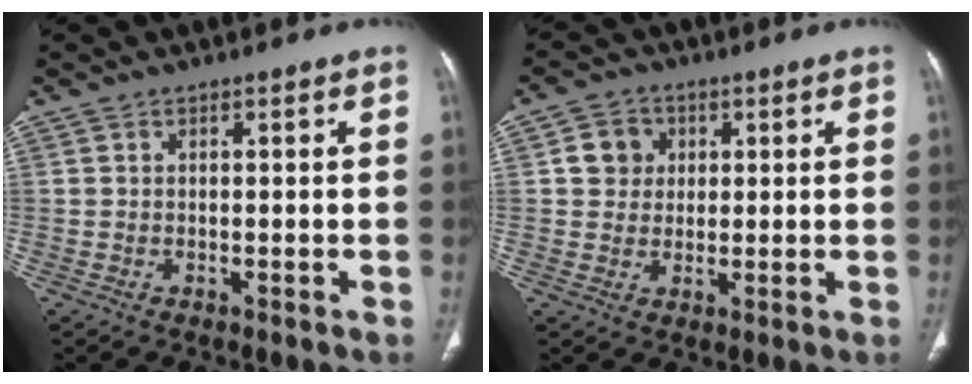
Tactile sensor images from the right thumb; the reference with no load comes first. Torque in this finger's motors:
{"motor_torque": [-0.05, 1.60, 0.51, -0.25, -0.01]}